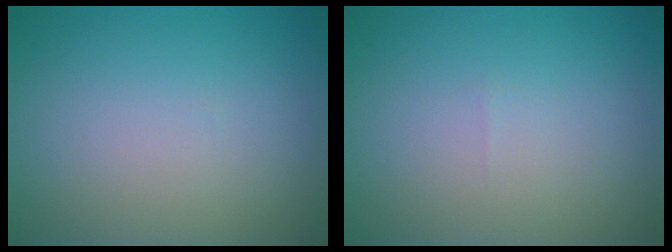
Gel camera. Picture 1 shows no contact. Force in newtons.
{"total": 0.0}